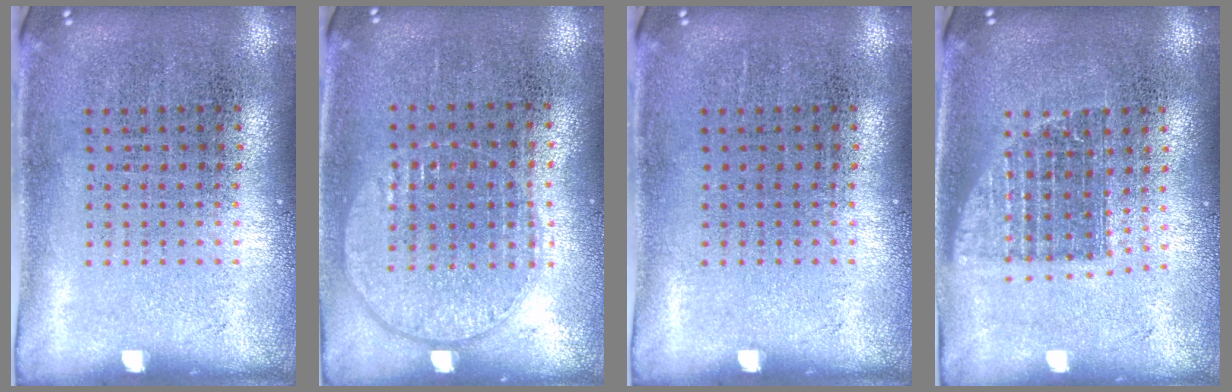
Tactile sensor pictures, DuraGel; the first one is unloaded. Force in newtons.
{"total": 1.0, "press": 0.9, "slide": 0.4}
{"total": 0.0}
{"total": 1.3, "press": 1.1, "slide": 0.7}